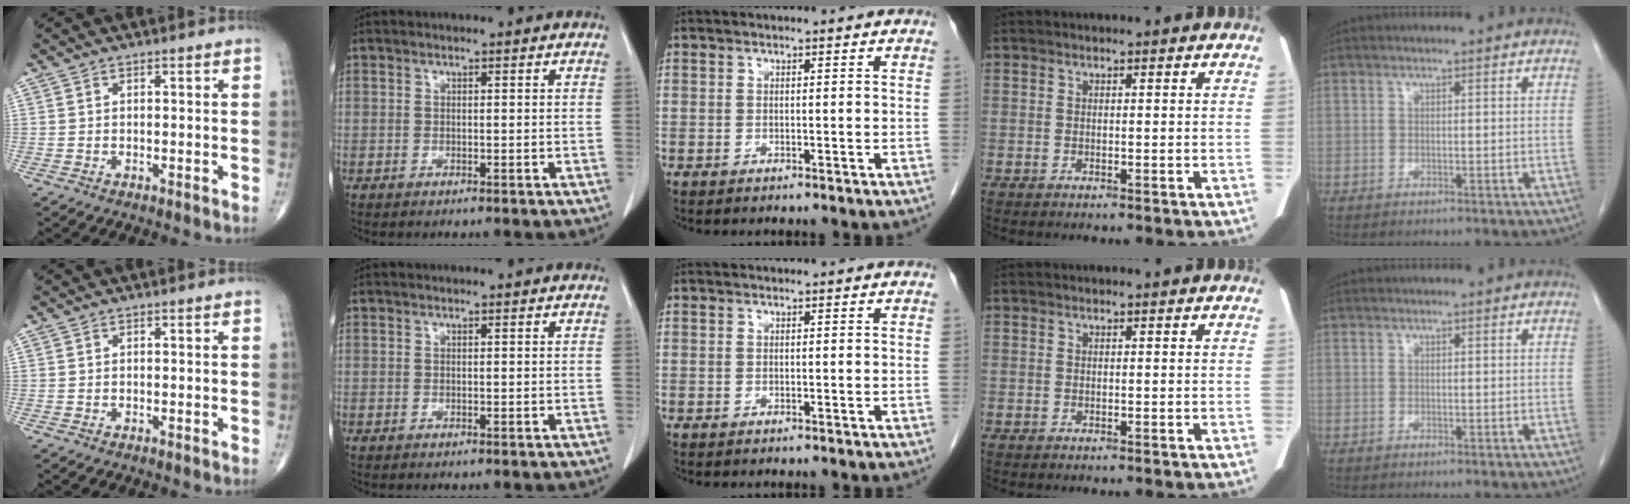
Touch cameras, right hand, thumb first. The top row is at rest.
{}